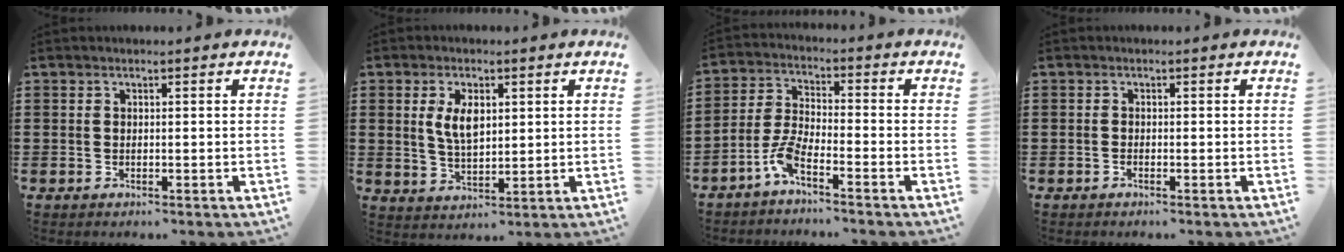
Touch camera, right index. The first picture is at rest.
{"total": 5.4, "force": [1.4, 2.6, 4.5], "torque": [-0.087, 0.005, 0.021]}
{"total": 5.3, "force": [-4.2, 0.6, 3.2], "torque": [-0.098, -0.017, -0.090]}
{"total": 0.7, "force": [-0.6, 0.0, 0.3], "torque": [-0.007, -0.005, -0.012]}